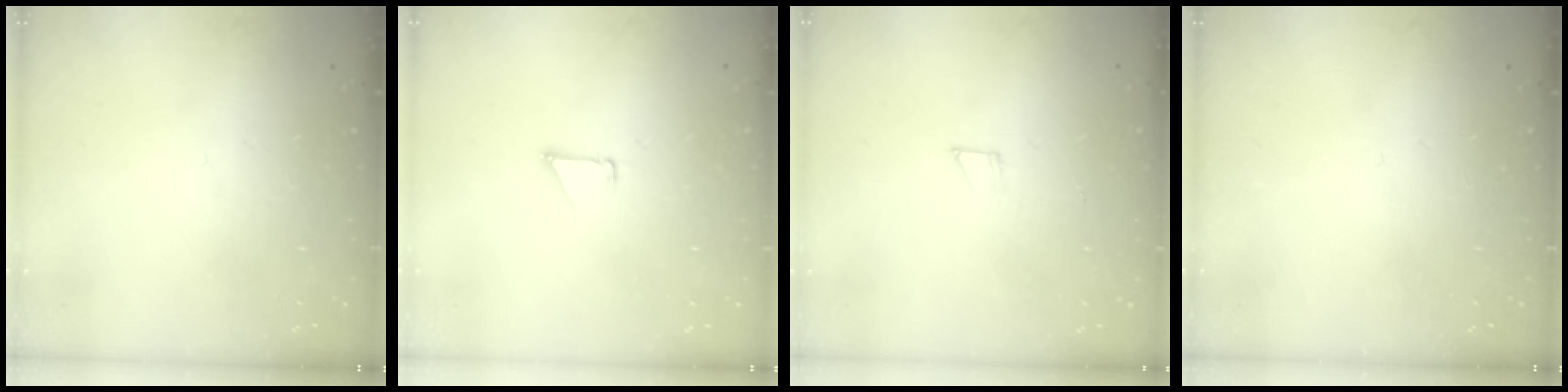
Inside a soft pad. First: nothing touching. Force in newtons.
{"total": 0.7, "press": 0.7, "slide": 0.1}
{"total": 2.1, "press": 2.1, "slide": 0.1}
{"total": 0.0}